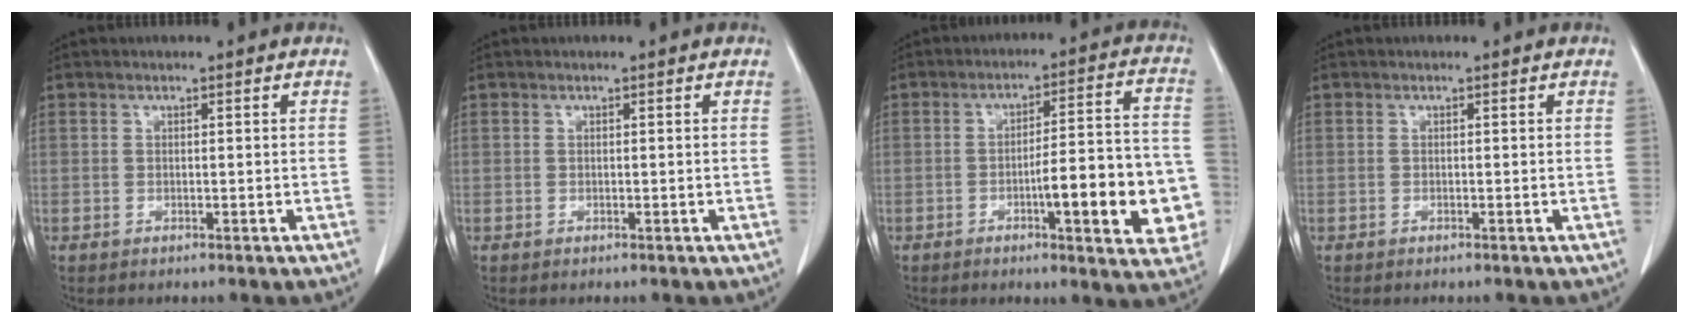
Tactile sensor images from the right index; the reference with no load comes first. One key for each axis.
{"total": 0.0}
{"total": 14.7, "fx": -4.1, "fy": 2.8, "fz": 13.8, "tx": -0.156, "ty": 0.022, "tz": -0.049}
{"total": 0.0}